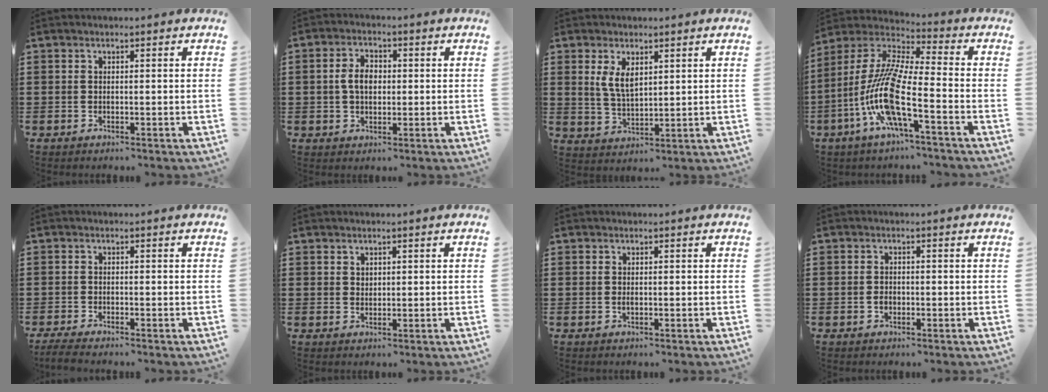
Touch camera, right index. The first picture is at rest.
{"total": 4.1, "force": [0.3, 2.5, 3.2], "torque": [-0.067, 0.011, 0.003]}
{"total": 4.5, "force": [1.9, 2.1, 3.5], "torque": [-0.074, 0.005, 0.036]}
{"total": 12.6, "force": [-5.6, 1.7, 11.1], "torque": [-0.263, -0.032, -0.120]}
{"total": 2.1, "force": [-2.0, -0.2, 0.5], "torque": [-0.017, -0.005, -0.042]}
{"total": 1.0, "force": [0.7, 0.7, 0.1], "torque": [-0.004, 0.002, 0.014]}
{"total": 0.5, "force": [-0.1, 0.3, 0.4], "torque": [-0.010, -0.001, -0.002]}
{"total": 1.4, "force": [-0.5, 0.9, 0.9], "torque": [-0.021, 0.000, -0.009]}